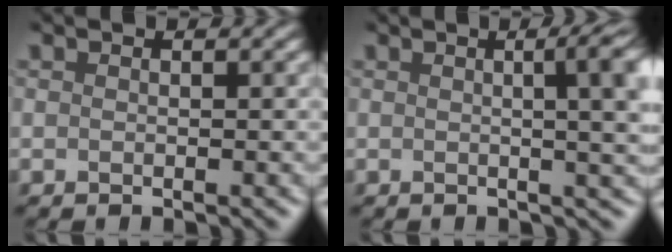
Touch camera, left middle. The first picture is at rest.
{"total": 6.3, "force": [0.8, 2.1, 5.9], "torque": [-0.031, 0.027, 0.007]}